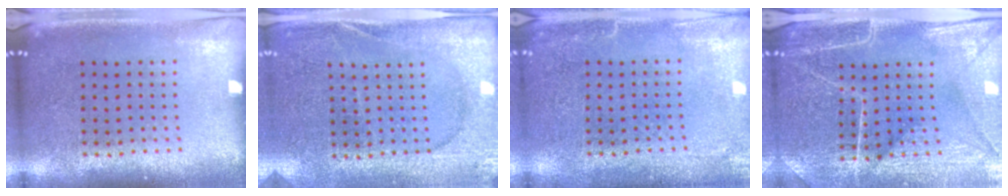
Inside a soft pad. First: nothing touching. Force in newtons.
{"total": 2.6, "press": 2.6, "slide": 0.4}
{"total": 2.6, "press": 2.6, "slide": 0.3}
{"total": 4.5, "press": 4.2, "slide": 1.6}